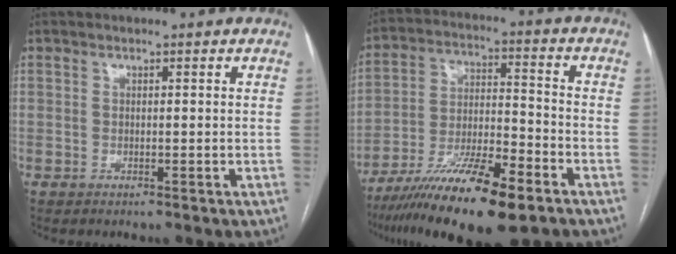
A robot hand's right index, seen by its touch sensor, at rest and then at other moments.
{"total": 17.2, "force": [-11.2, 3.1, 12.6], "torque": [-0.223, -0.027, -0.197]}